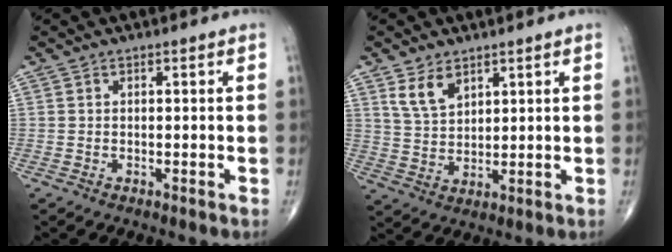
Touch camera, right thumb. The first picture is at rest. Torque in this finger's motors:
{"motor_torque": [0.25, -0.15, 0.52, 0.51, 0.05]}